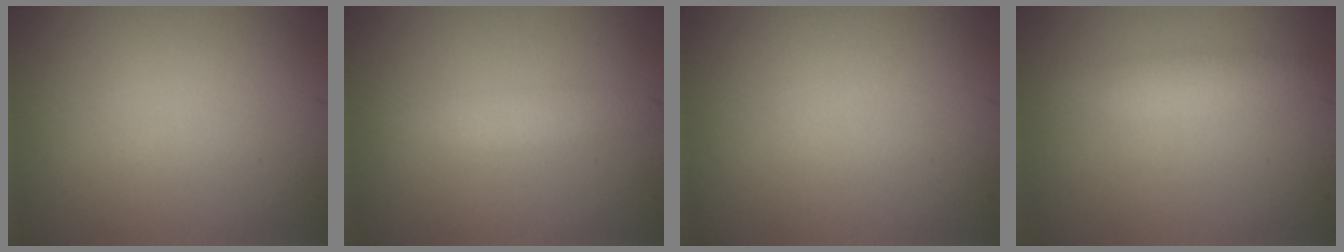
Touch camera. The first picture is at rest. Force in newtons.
{"total": 2.0, "press": 2.0, "slide": 0.1}
{"total": 0.0}
{"total": 2.2, "press": 2.2, "slide": 0.1}